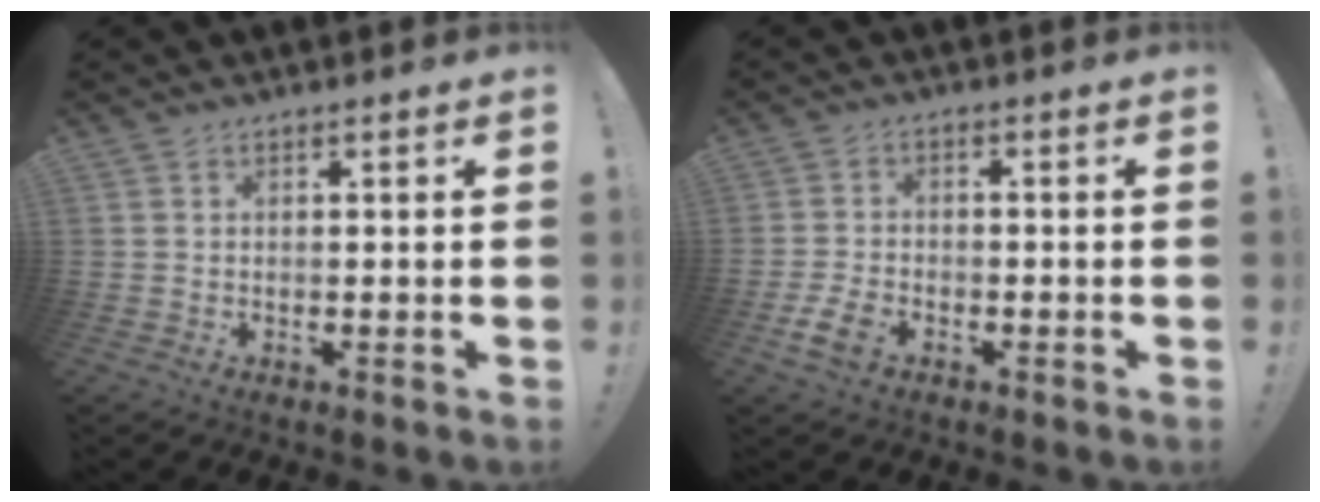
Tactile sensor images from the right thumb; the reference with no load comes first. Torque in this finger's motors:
{"motor_torque": [0.66, 0.50, 0.61, -0.61, -0.01]}